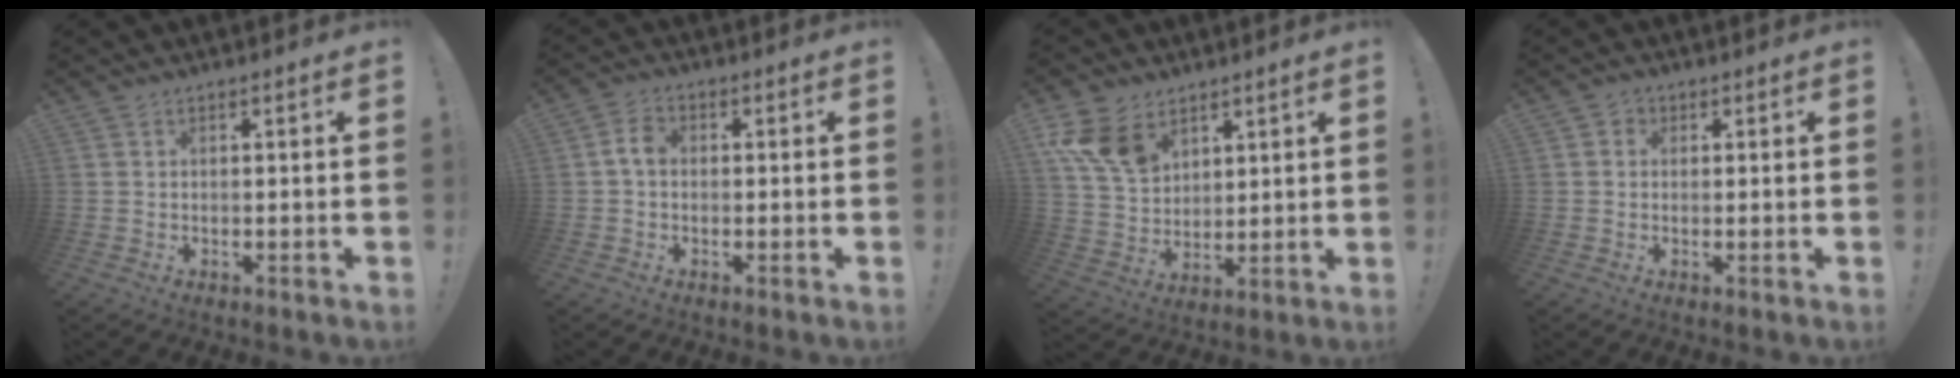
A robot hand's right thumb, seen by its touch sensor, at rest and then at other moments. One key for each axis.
{"total": 4.2, "fx": -0.3, "fy": 2.9, "fz": 3.1, "tx": -0.066, "ty": 0.014, "tz": -0.004}
{"total": 13.4, "fx": 7.4, "fy": 9.1, "fz": 6.4, "tx": -0.123, "ty": -0.028, "tz": 0.149}
{"total": 2.0, "fx": 0.1, "fy": 1.9, "fz": 0.8, "tx": -0.011, "ty": 0.003, "tz": 0.001}